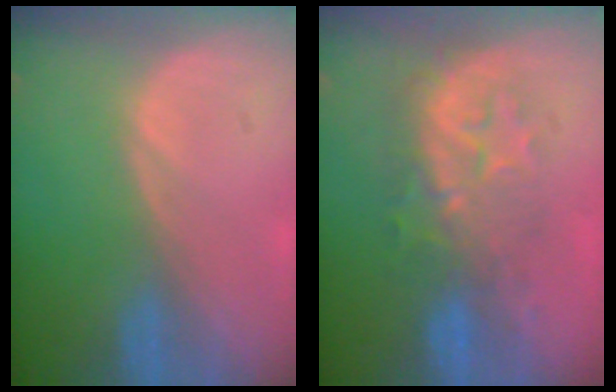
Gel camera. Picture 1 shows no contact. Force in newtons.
{"total": 8.1, "press": 8.0, "slide": 1.2}